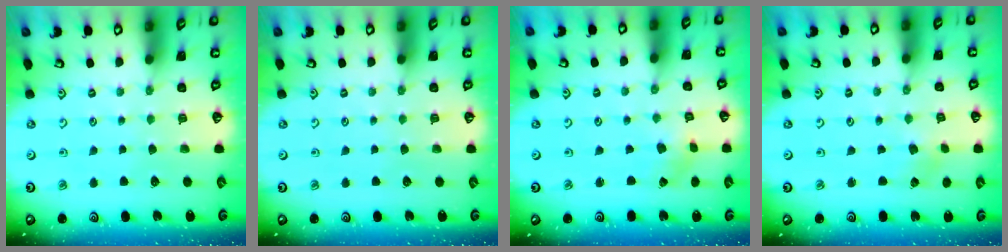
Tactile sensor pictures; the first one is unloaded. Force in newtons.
{"total": 0.0}
{"total": 1.0, "press": 1.0, "slide": 0.2}
{"total": 2.6, "press": 2.6, "slide": 0.6}